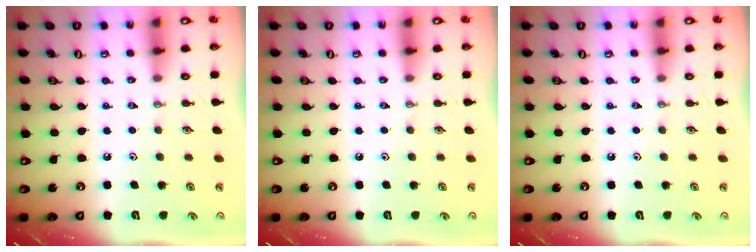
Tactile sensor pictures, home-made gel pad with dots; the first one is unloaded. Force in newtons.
{"total": 0.0}
{"total": 0.0}